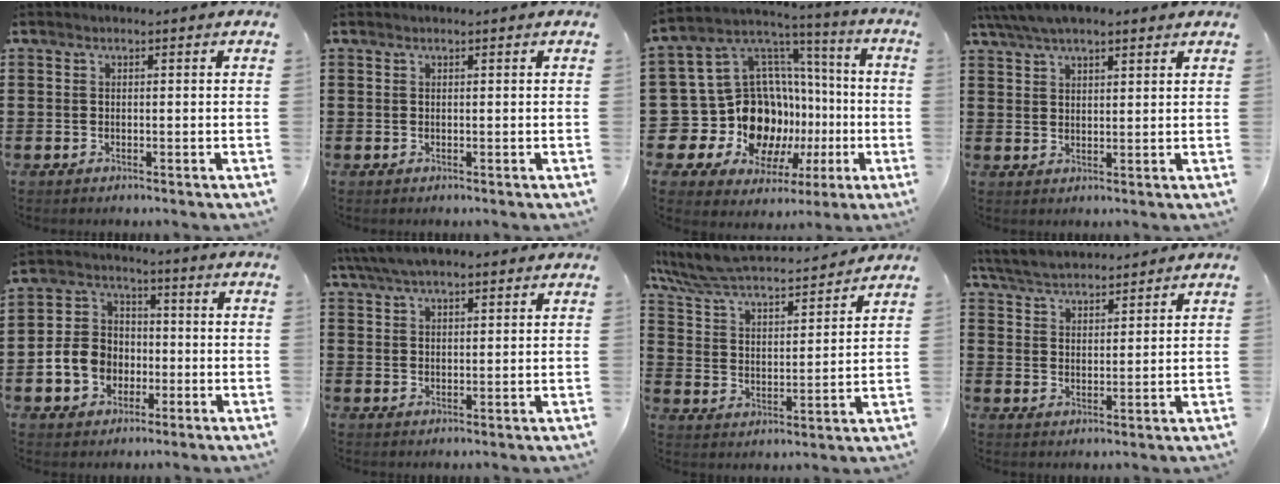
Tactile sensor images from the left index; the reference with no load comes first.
{"total": 0.0}
{"total": 15.3, "force": [-2.7, 13.6, 6.4], "torque": [-0.168, -0.036, -0.010]}
{"total": 5.3, "force": [4.4, 1.5, 2.6], "torque": [-0.061, -0.002, 0.081]}
{"total": 7.7, "force": [-1.8, 6.8, 3.2], "torque": [-0.093, 0.022, -0.035]}
{"total": 5.6, "force": [4.8, 1.4, 2.6], "torque": [-0.063, -0.003, 0.088]}
{"total": 6.7, "force": [6.2, 0.7, 2.4], "torque": [-0.075, -0.043, 0.104]}
{"total": 5.1, "force": [4.9, 1.1, 0.8], "torque": [-0.037, -0.013, 0.091]}